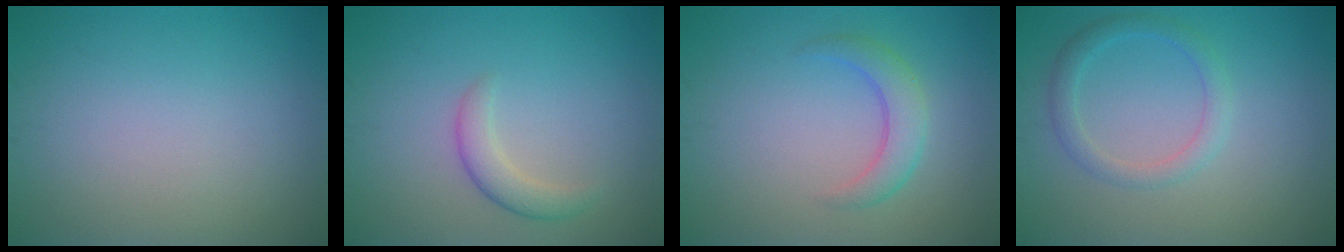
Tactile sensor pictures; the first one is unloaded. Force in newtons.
{"total": 2.2, "press": 2.2, "slide": 0.1}
{"total": 2.8, "press": 2.7, "slide": 0.2}
{"total": 2.2, "press": 2.2, "slide": 0.1}